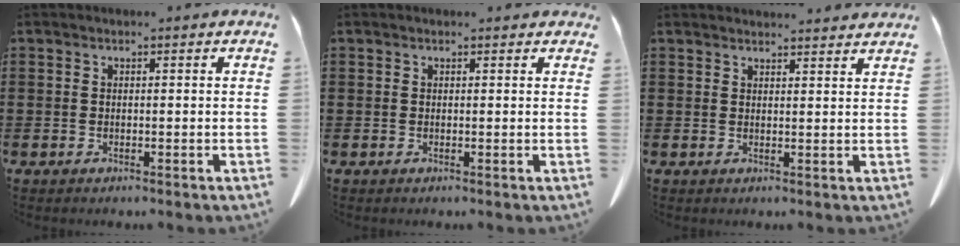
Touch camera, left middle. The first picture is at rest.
{"total": 0.6, "force": [0.4, 0.2, 0.4], "torque": [-0.008, 0.003, 0.007]}
{"total": 2.4, "force": [2.4, 0.0, 0.1], "torque": [0.000, -0.009, 0.045]}